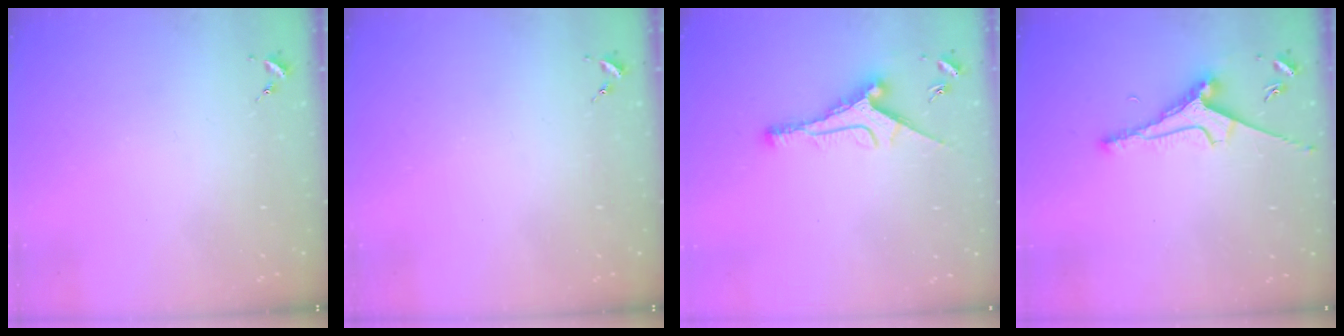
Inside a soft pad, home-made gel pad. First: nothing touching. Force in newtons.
{"total": 0.0}
{"total": 10.4, "press": 10.3, "slide": 0.4}
{"total": 7.5, "press": 7.4, "slide": 0.9}